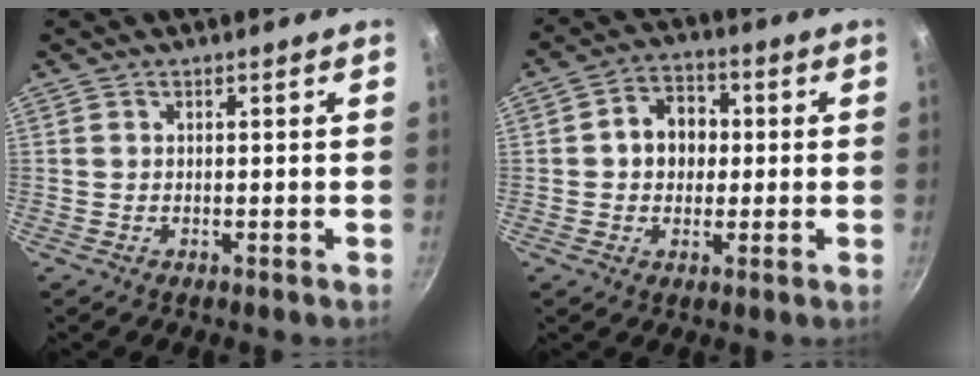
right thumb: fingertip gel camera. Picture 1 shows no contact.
{"total": 8.0, "force": [0.5, 6.5, 4.6], "torque": [-0.036, 0.012, -0.003]}